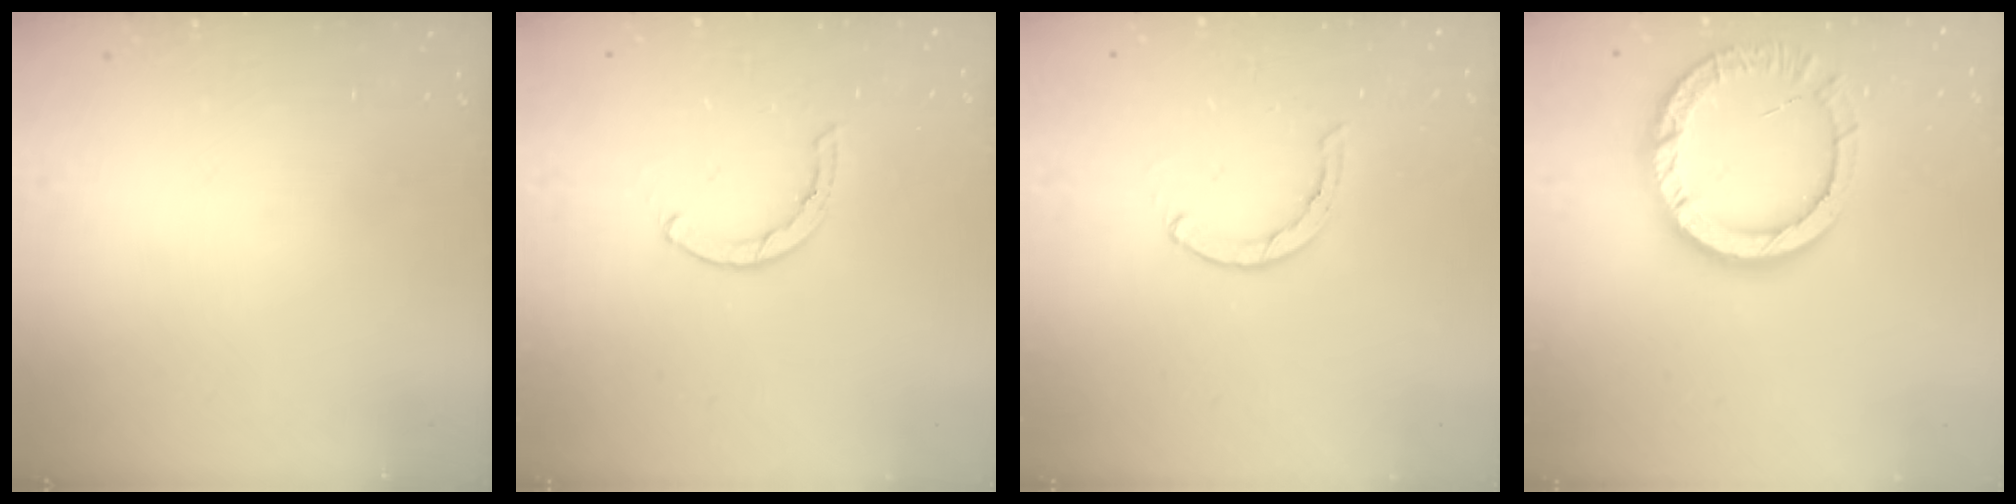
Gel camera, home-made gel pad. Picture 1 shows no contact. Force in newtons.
{"total": 1.7, "press": 1.6, "slide": 0.3}
{"total": 1.5, "press": 1.5, "slide": 0.2}
{"total": 14.2, "press": 14.1, "slide": 1.4}